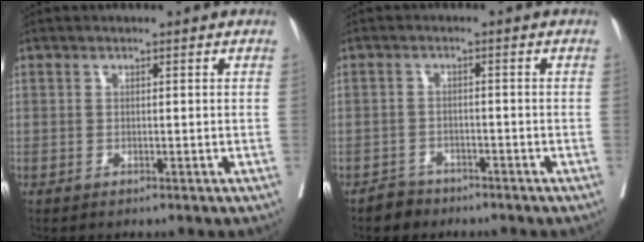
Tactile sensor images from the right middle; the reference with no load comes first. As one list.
[{"total": 2.6, "force": [-2.1, 1.5, -0.1], "torque": [-0.005, 0.006, -0.033]}]